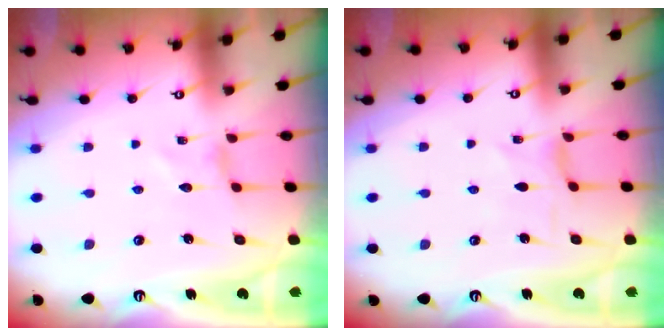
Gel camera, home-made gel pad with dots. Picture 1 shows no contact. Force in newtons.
{"total": 1.1, "press": 1.0, "slide": 0.1}